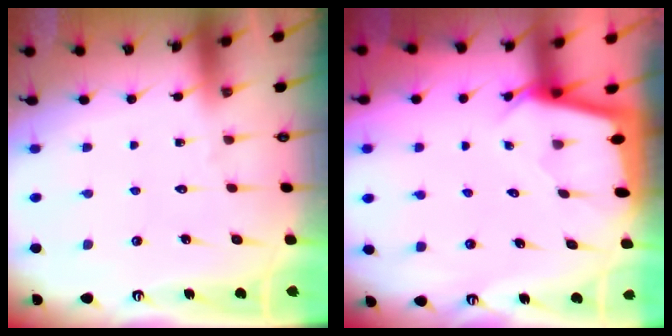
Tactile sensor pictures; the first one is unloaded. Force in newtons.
{"total": 2.3, "press": 2.3, "slide": 0.1}